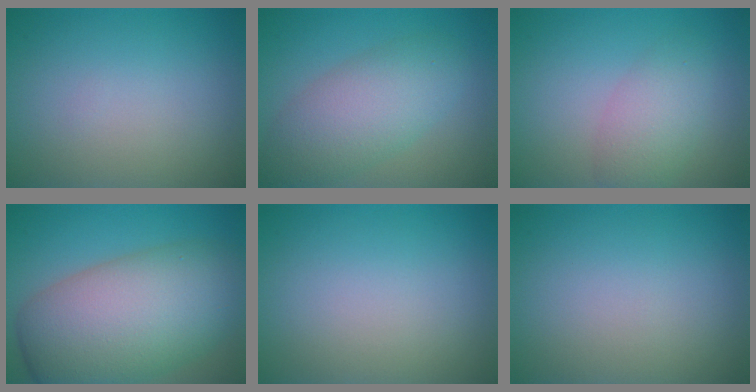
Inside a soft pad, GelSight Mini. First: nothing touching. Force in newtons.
{"total": 5.9, "press": 5.9, "slide": 0.1}
{"total": 2.3, "press": 2.3, "slide": 0.2}
{"total": 12.4, "press": 12.4, "slide": 0.3}
{"total": 0.0}
{"total": 0.0}